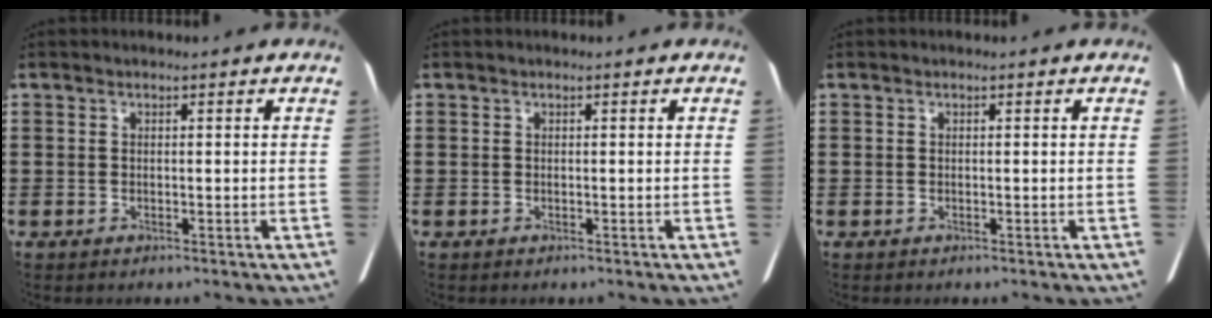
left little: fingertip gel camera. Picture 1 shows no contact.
{"total": 0.0}
{"total": 0.0}